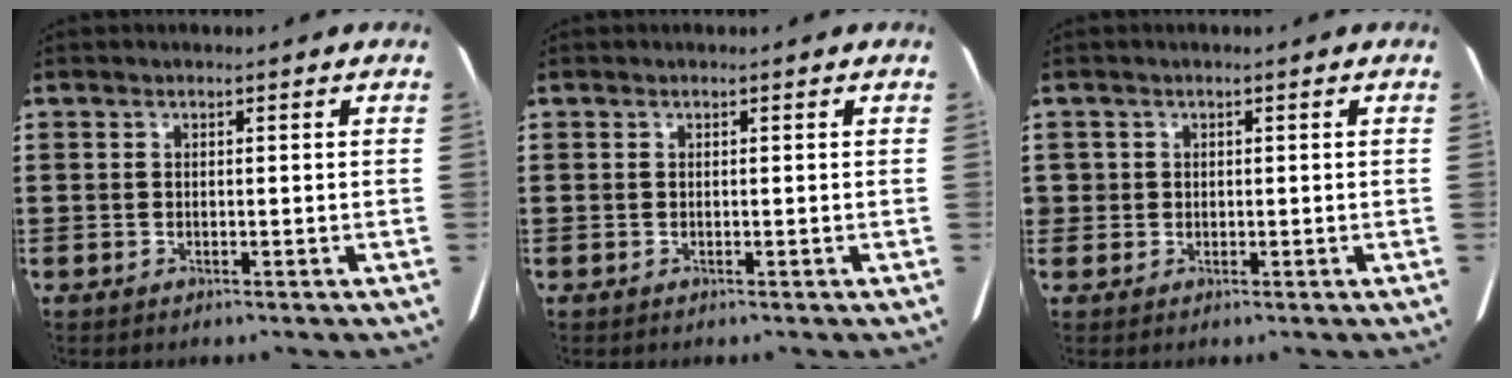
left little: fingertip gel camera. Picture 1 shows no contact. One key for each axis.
{"total": 0.0}
{"total": 1.3, "fx": 0.3, "fy": 1.2, "fz": 0.3, "tx": -0.009, "ty": 0.009, "tz": 0.003}